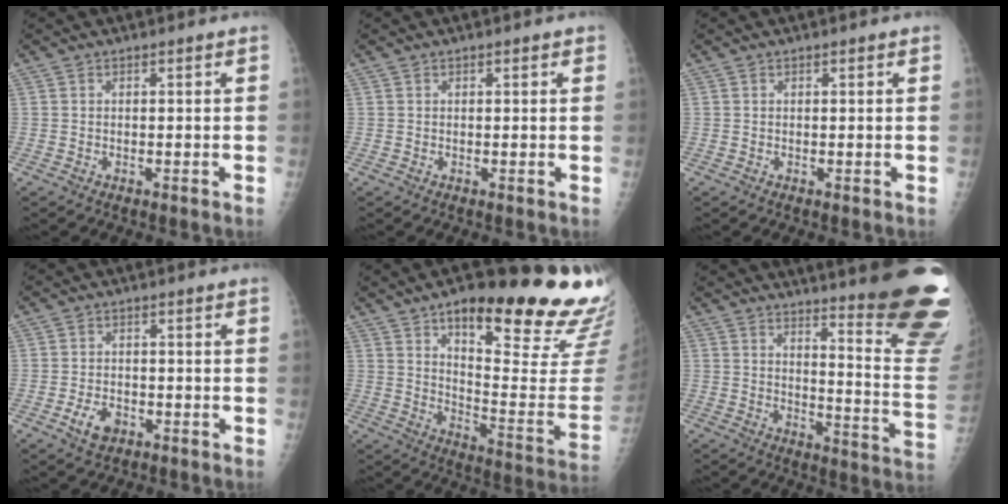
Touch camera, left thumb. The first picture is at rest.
{"total": 1.0, "force": [0.5, 0.5, 0.7], "torque": [-0.001, 0.001, 0.003]}
{"total": 0.5, "force": [0.3, 0.2, 0.4], "torque": [-0.001, 0.001, 0.002]}
{"total": 4.4, "force": [-2.1, 2.8, 2.6], "torque": [-0.042, 0.009, -0.034]}
{"total": 27.8, "force": [18.1, 7.1, 19.9], "torque": [-0.228, -0.089, 0.254]}
{"total": 22.9, "force": [18.1, 2.3, 13.9], "torque": [-0.157, -0.167, 0.217]}